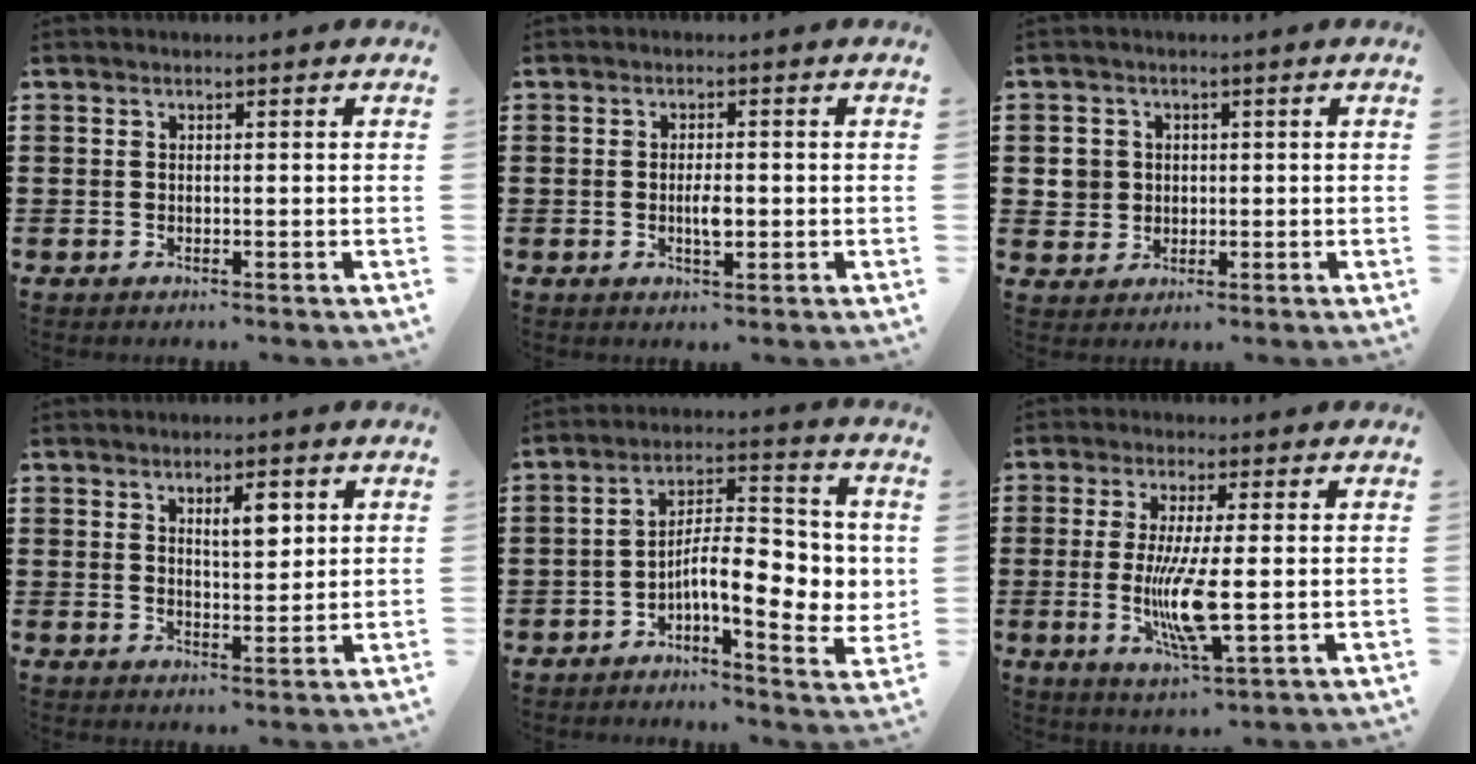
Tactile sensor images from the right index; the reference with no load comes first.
{"total": 2.9, "force": [-0.4, 0.9, 2.8], "torque": [-0.049, 0.000, -0.007]}
{"total": 3.5, "force": [0.4, 3.4, 0.6], "torque": [-0.028, 0.012, 0.005]}
{"total": 4.4, "force": [2.0, 1.6, 3.5], "torque": [-0.059, 0.002, 0.029]}
{"total": 9.3, "force": [-1.2, 3.5, 8.5], "torque": [-0.129, -0.010, -0.027]}
{"total": 8.3, "force": [-0.6, 1.3, 8.2], "torque": [-0.170, -0.020, -0.015]}